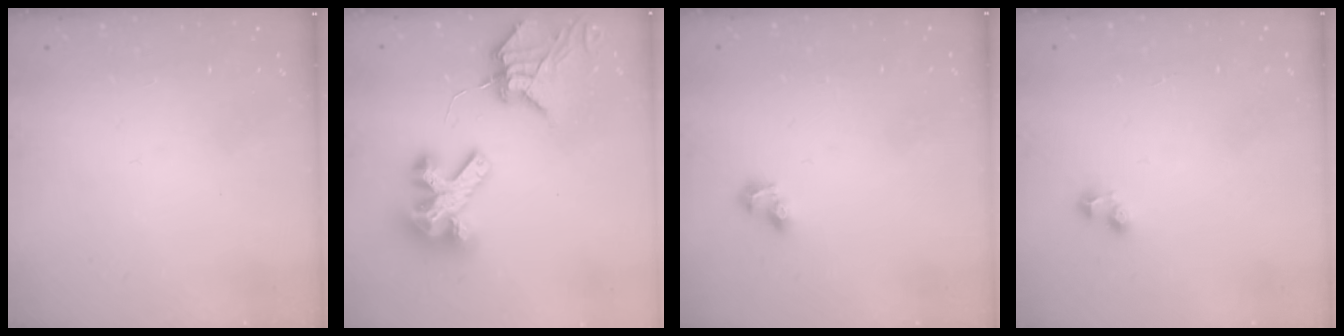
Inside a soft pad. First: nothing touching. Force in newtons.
{"total": 11.8, "press": 11.7, "slide": 1.3}
{"total": 4.5, "press": 4.0, "slide": 2.0}
{"total": 3.7, "press": 3.6, "slide": 1.1}